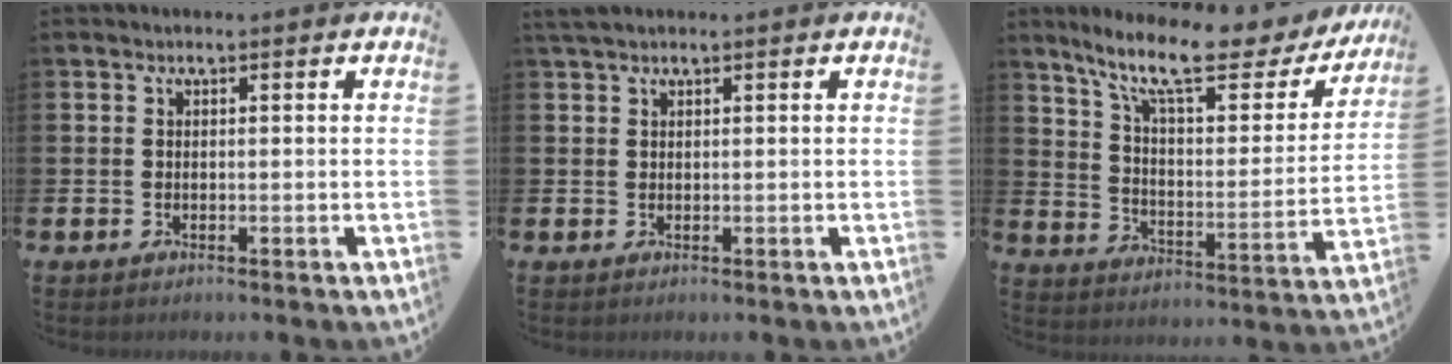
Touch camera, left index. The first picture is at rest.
{"total": 1.4, "force": [1.2, 0.2, 0.6], "torque": [-0.013, 0.004, 0.022]}
{"total": 12.1, "force": [9.5, 2.9, 6.9], "torque": [-0.151, -0.053, 0.157]}